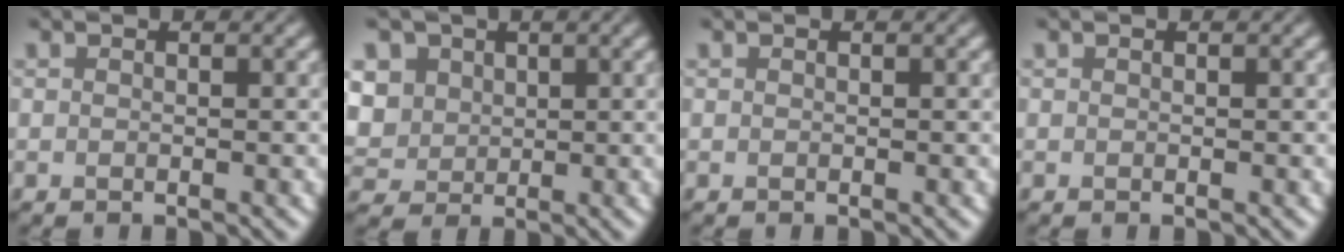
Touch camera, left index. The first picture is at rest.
{"total": 6.6, "force": [2.2, 5.4, 3.1], "torque": [-0.085, 0.021, 0.030]}
{"total": 0.0}
{"total": 0.0}